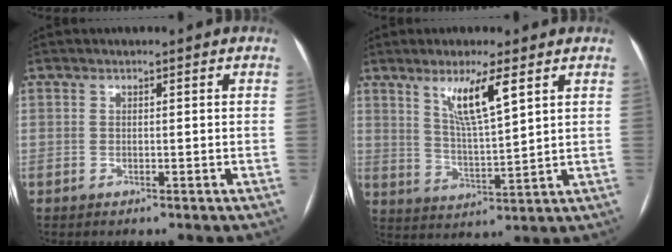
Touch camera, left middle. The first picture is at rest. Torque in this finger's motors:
{"motor_torque": [0.90, -0.81, 0.20, 0.04]}